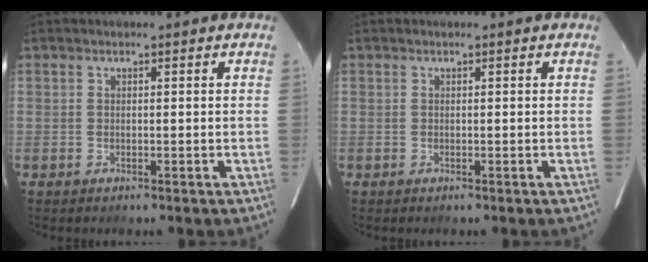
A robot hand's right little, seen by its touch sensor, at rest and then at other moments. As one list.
[{"total": 0.0}]